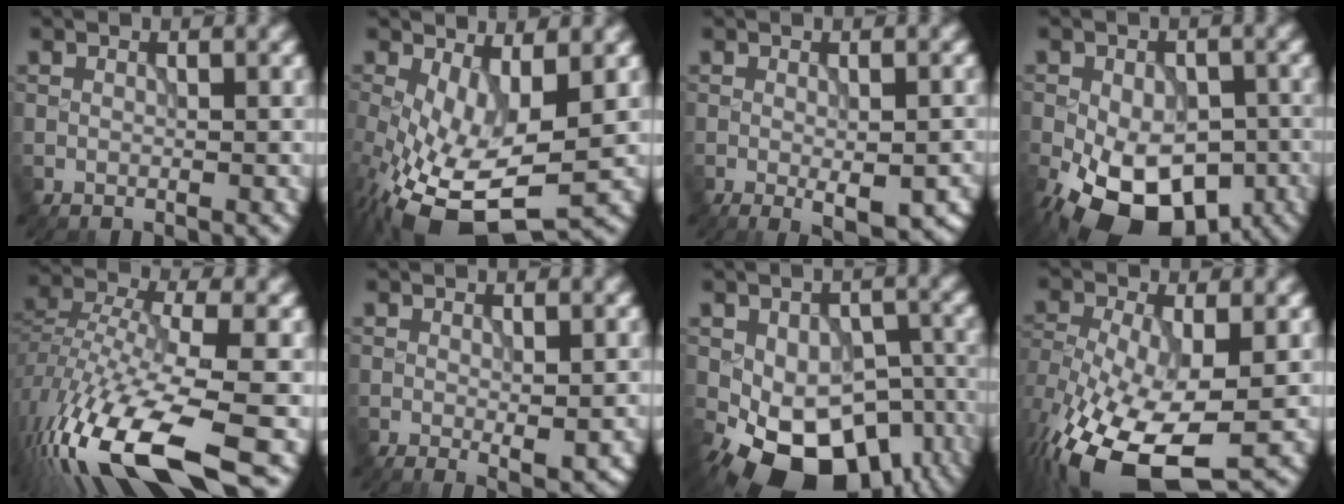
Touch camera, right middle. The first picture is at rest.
{"total": 9.5, "force": [-2.7, 4.1, 8.2], "torque": [-0.175, -0.032, -0.033]}
{"total": 4.4, "force": [-1.6, 1.6, 3.8], "torque": [-0.054, -0.015, -0.013]}
{"total": 14.8, "force": [-7.0, 8.6, 9.7], "torque": [-0.156, -0.048, -0.096]}
{"total": 14.3, "force": [-8.3, 4.1, 10.9], "torque": [-0.233, -0.015, -0.151]}
{"total": 1.7, "force": [-0.2, 0.3, 1.7], "torque": [-0.022, -0.007, -0.002]}
{"total": 13.6, "force": [-6.6, 8.2, 8.6], "torque": [-0.129, -0.032, -0.087]}
{"total": 12.1, "force": [-5.3, 5.9, 9.2], "torque": [-0.192, -0.033, -0.087]}